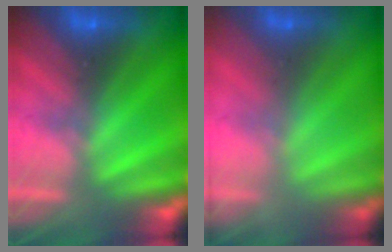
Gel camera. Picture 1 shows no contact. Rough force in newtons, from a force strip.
{"total": 1.7}